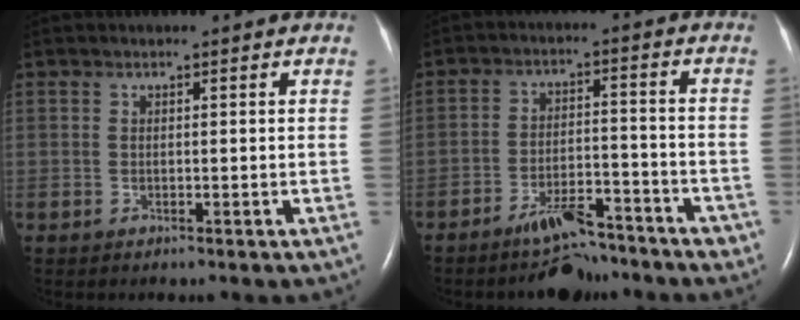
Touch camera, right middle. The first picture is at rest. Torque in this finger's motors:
{"motor_torque": [0.12, -0.11, 0.09, 0.06]}